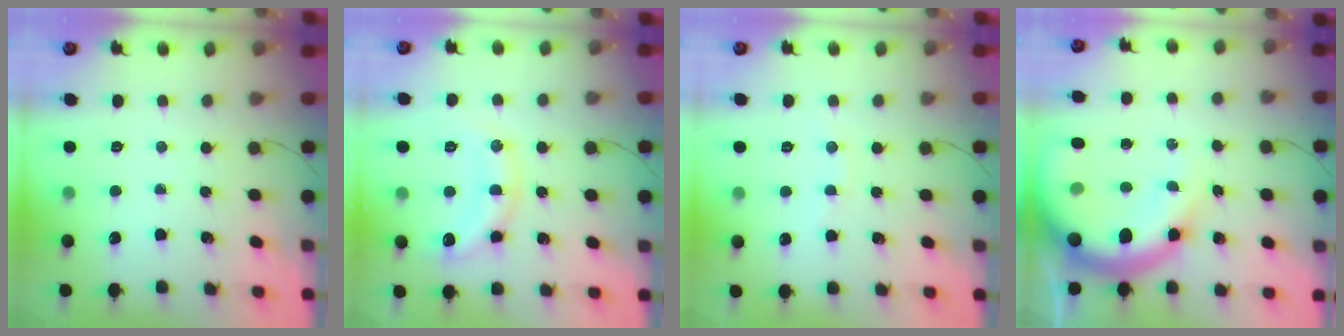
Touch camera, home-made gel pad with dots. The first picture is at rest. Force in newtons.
{"total": 11.6, "press": 11.6, "slide": 0.6}
{"total": 2.7, "press": 2.6, "slide": 0.8}
{"total": 16.5, "press": 16.1, "slide": 3.8}